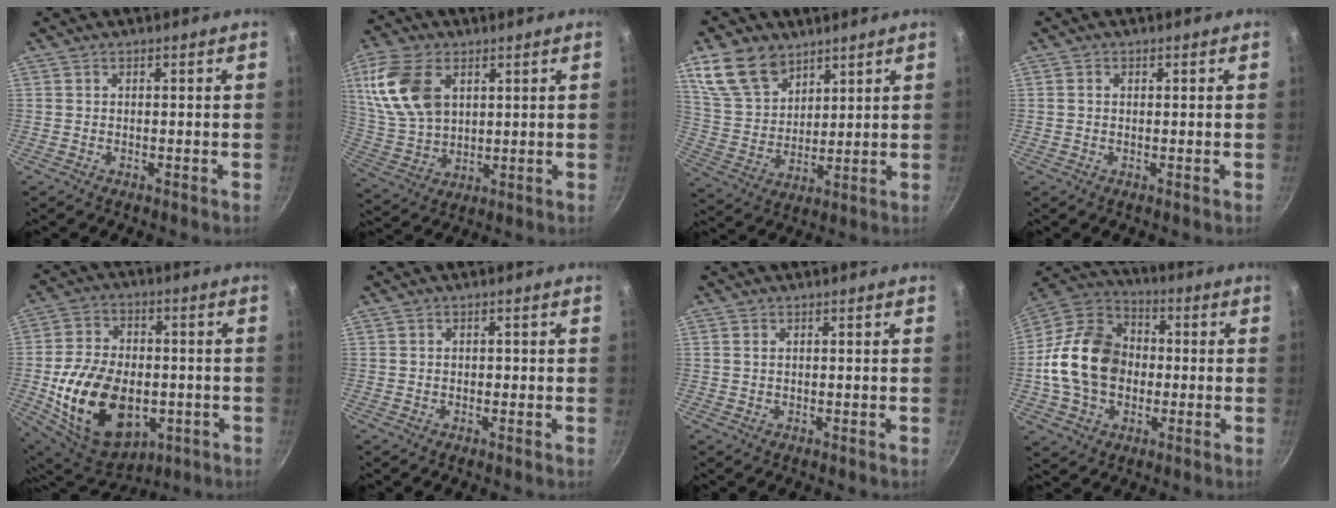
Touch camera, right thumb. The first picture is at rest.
{"total": 15.2, "force": [5.2, 9.7, 10.5], "torque": [-0.197, -0.017, 0.109]}
{"total": 12.7, "force": [7.8, 8.1, 5.8], "torque": [-0.085, -0.030, 0.162]}
{"total": 0.9, "force": [0.2, 0.8, 0.5], "torque": [-0.007, 0.005, 0.002]}
{"total": 21.8, "force": [-4.1, 14.6, 15.7], "torque": [-0.264, 0.013, -0.050]}
{"total": 0.9, "force": [0.0, 0.7, 0.5], "torque": [-0.004, 0.005, 0.000]}
{"total": 1.0, "force": [0.4, 0.6, 0.7], "torque": [-0.013, 0.002, 0.007]}
{"total": 18.2, "force": [-1.1, 13.9, 11.6], "torque": [-0.180, 0.033, -0.031]}